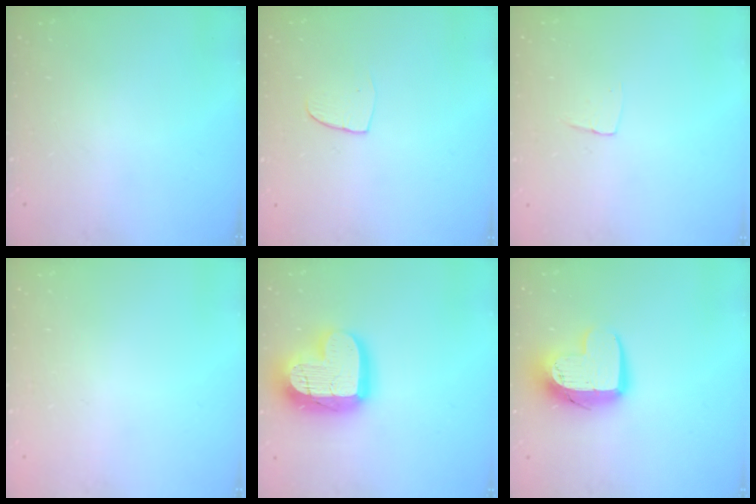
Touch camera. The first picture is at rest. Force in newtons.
{"total": 4.2, "press": 4.2, "slide": 0.3}
{"total": 3.4, "press": 3.4, "slide": 0.2}
{"total": 0.0}
{"total": 21.7, "press": 21.6, "slide": 1.9}
{"total": 12.4, "press": 12.4, "slide": 1.0}